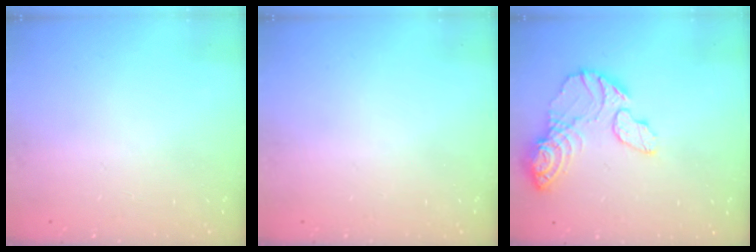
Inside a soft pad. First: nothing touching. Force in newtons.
{"total": 0.0}
{"total": 12.6, "press": 12.6, "slide": 0.9}